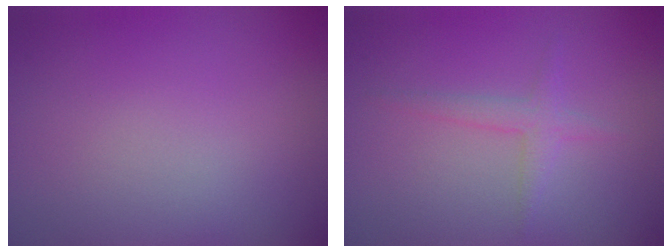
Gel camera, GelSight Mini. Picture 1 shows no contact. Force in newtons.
{"total": 1.6, "press": 1.6, "slide": 0.1}